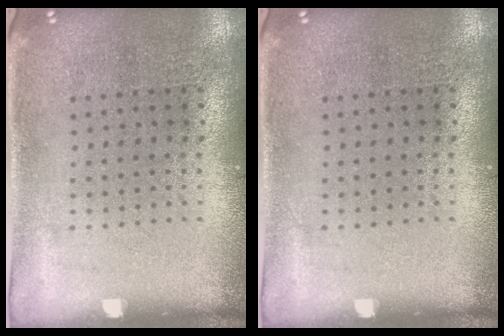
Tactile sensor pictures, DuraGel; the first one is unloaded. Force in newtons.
{"total": 0.0}